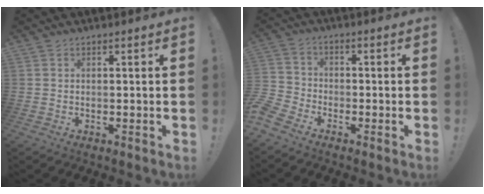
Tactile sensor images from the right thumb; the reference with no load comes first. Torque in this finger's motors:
{"motor_torque": [0.05, -0.05, -0.12, -0.15, 0.01]}